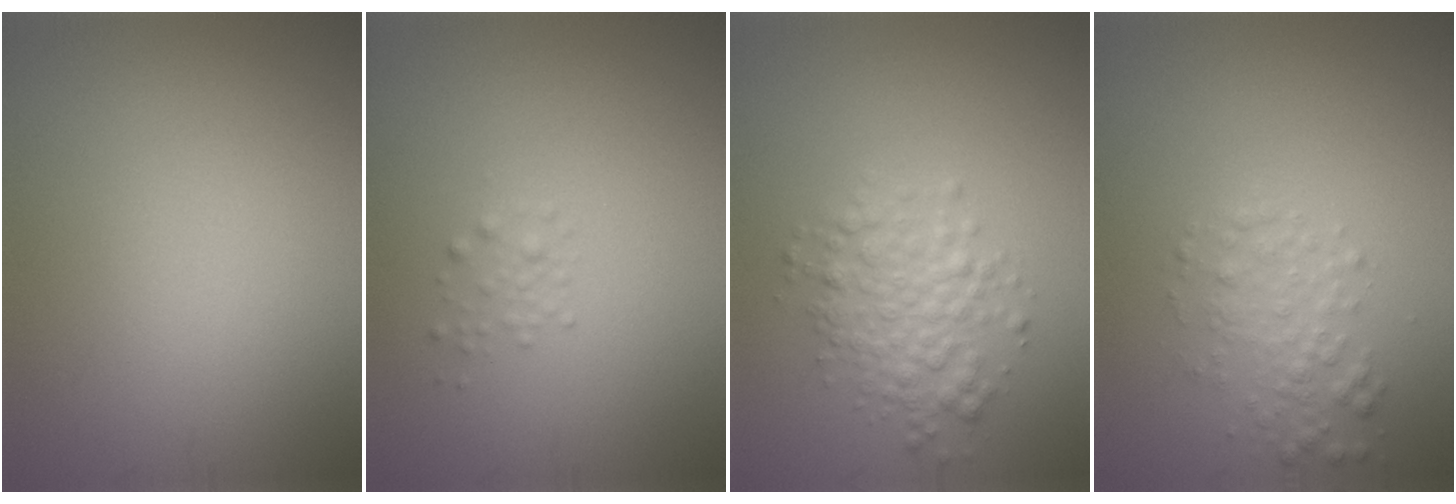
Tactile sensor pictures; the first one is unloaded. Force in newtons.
{"total": 0.9, "press": 0.9, "slide": 0.0}
{"total": 3.5, "press": 3.5, "slide": 0.1}
{"total": 2.2, "press": 2.2, "slide": 0.0}